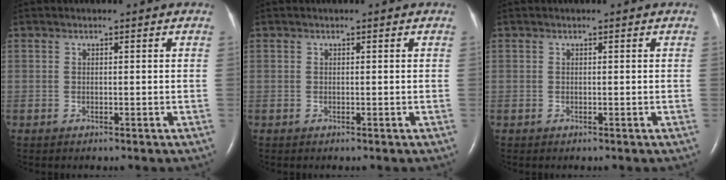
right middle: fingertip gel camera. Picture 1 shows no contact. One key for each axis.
{"total": 0.0}
{"total": 0.0}